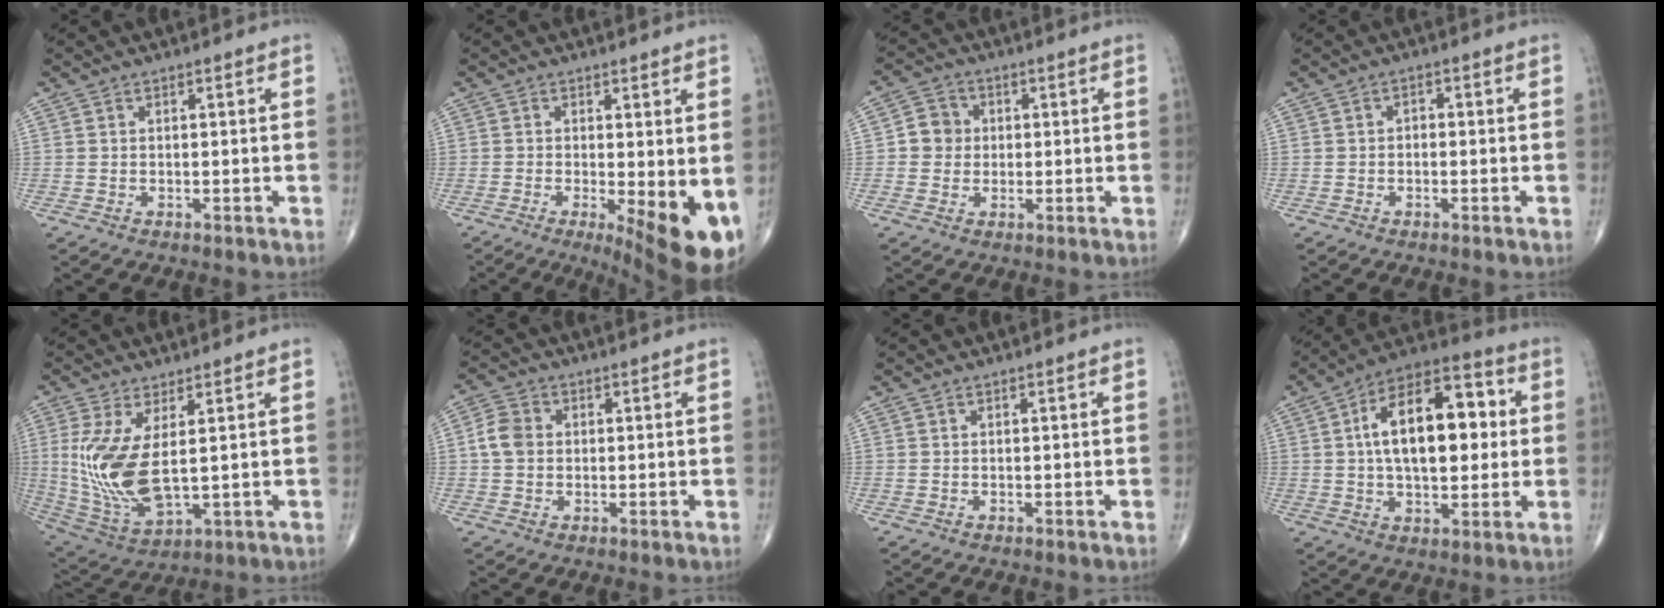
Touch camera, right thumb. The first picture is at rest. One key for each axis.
{"total": 11.5, "fx": -2.6, "fy": 3.5, "fz": 10.6, "tx": -0.141, "ty": -0.023, "tz": -0.029}
{"total": 4.9, "fx": 0.3, "fy": 4.6, "fz": 1.7, "tx": -0.004, "ty": 0.008, "tz": -0.002}
{"total": 1.2, "fx": -0.3, "fy": 0.9, "fz": 0.7, "tx": -0.001, "ty": 0.005, "tz": -0.009}
{"total": 13.5, "fx": 1.6, "fy": 5.6, "fz": 12.2, "tx": -0.267, "ty": -0.027, "tz": 0.052}
{"total": 4.8, "fx": 0.3, "fy": 3.9, "fz": 2.8, "tx": -0.050, "ty": 0.010, "tz": -0.001}
{"total": 0.0}
{"total": 19.4, "fx": 2.7, "fy": 10.1, "fz": 16.4, "tx": -0.234, "ty": 0.021, "tz": 0.037}